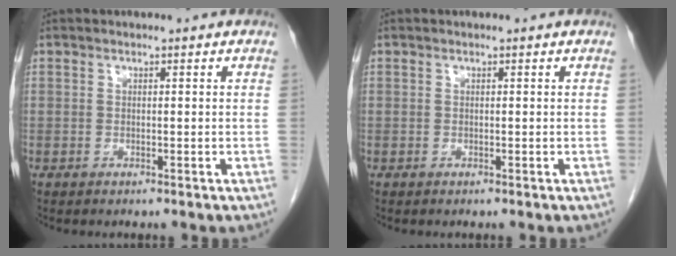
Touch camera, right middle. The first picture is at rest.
{"total": 0.0}